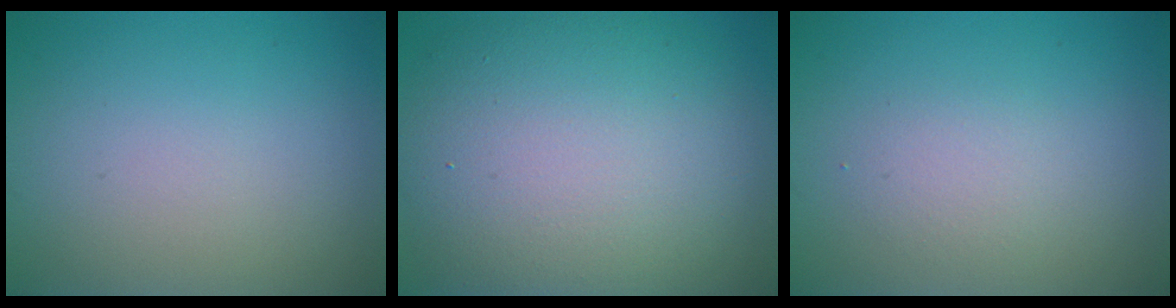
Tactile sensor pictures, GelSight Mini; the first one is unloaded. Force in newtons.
{"total": 12.6, "press": 12.5, "slide": 0.5}
{"total": 1.6, "press": 1.6, "slide": 0.1}